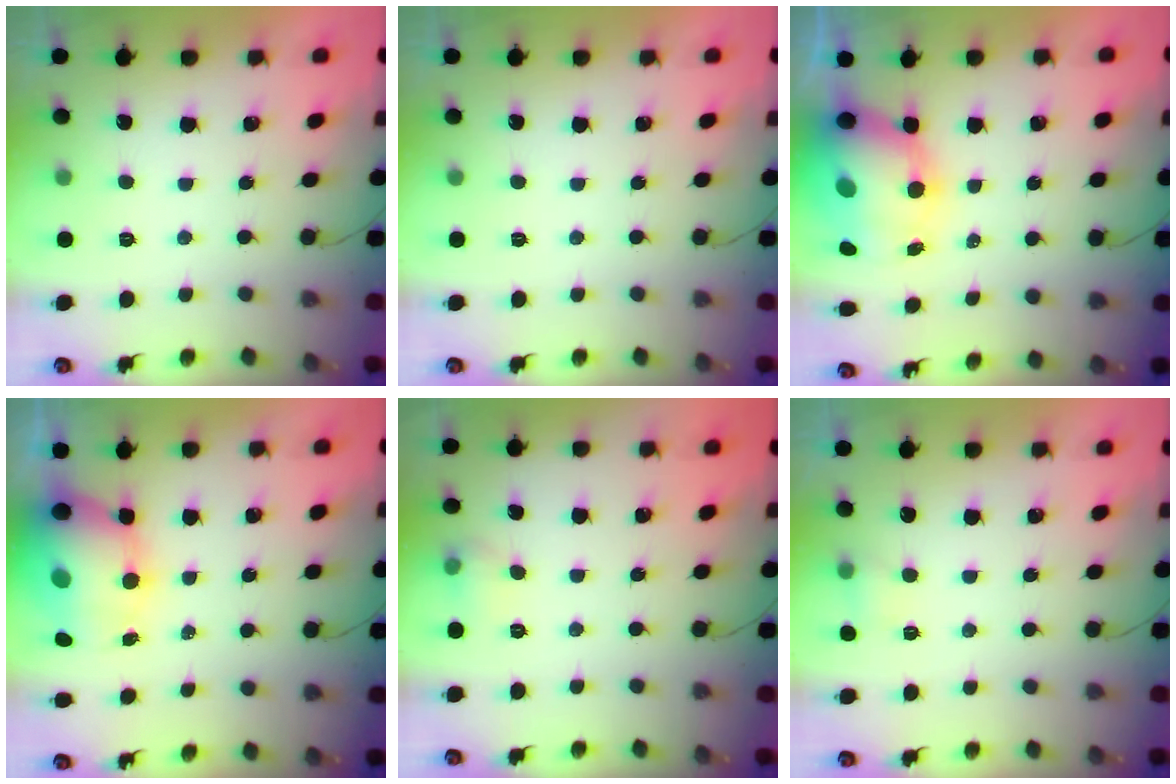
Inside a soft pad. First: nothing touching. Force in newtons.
{"total": 0.0}
{"total": 12.3, "press": 11.9, "slide": 3.2}
{"total": 10.4, "press": 10.0, "slide": 2.6}
{"total": 6.3, "press": 4.8, "slide": 4.0}
{"total": 3.2, "press": 3.0, "slide": 0.9}